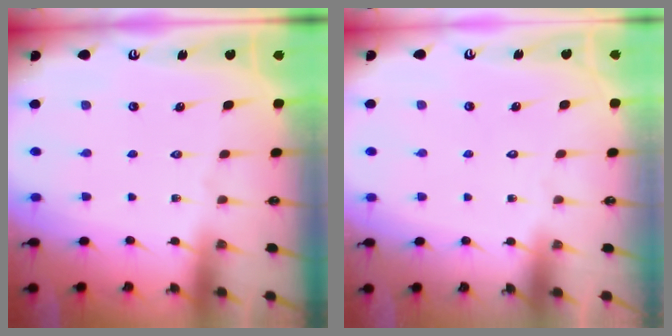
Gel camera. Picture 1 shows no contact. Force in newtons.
{"total": 1.7, "press": 1.7, "slide": 0.1}